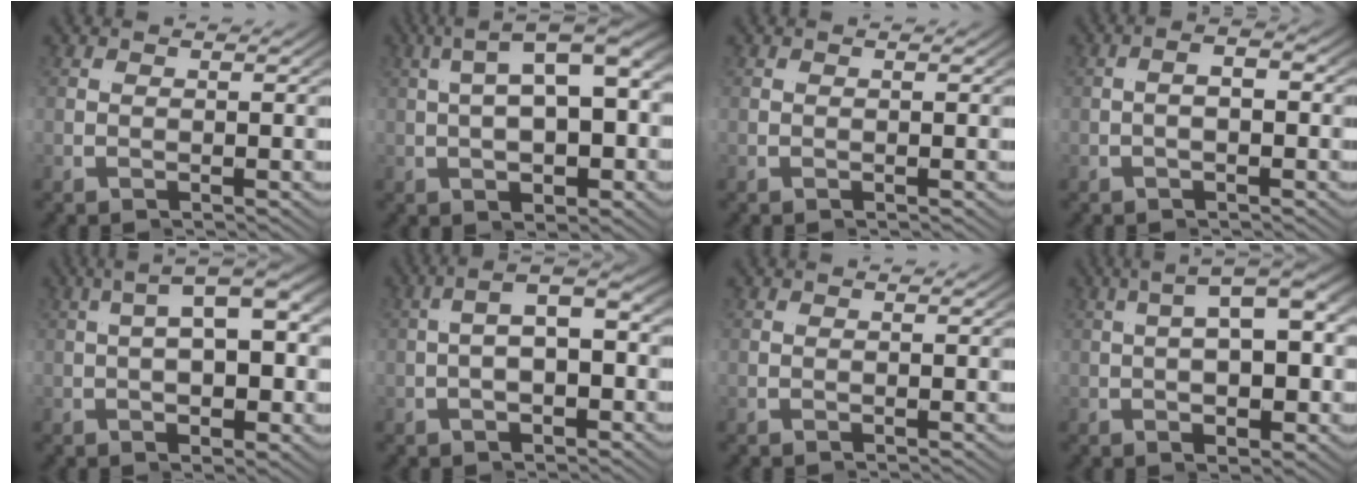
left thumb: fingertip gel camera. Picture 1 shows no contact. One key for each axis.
{"total": 9.0, "fx": 1.5, "fy": 4.1, "fz": 7.9, "tx": -0.090, "ty": 0.045, "tz": 0.000}
{"total": 0.0}
{"total": 1.3, "fx": -0.7, "fy": -0.1, "fz": 1.1, "tx": -0.025, "ty": 0.006, "tz": -0.019}
{"total": 6.3, "fx": 0.9, "fy": 2.2, "fz": 5.8, "tx": -0.073, "ty": 0.036, "tz": -0.004}
{"total": 5.9, "fx": -0.6, "fy": 3.6, "fz": 4.6, "tx": -0.078, "ty": -0.004, "tz": -0.019}
{"total": 0.0}
{"total": 6.2, "fx": 0.8, "fy": 2.0, "fz": 5.9, "tx": -0.071, "ty": 0.038, "tz": -0.005}